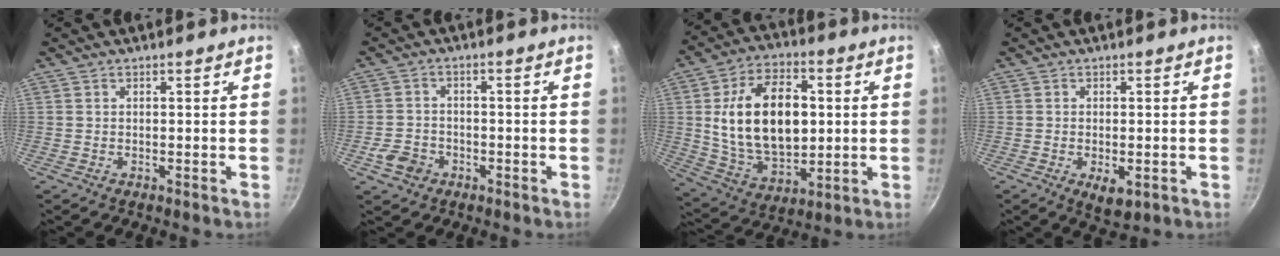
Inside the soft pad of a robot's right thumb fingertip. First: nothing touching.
{"total": 5.0, "force": [-2.4, 3.9, 2.0], "torque": [-0.034, 0.023, -0.043]}
{"total": 20.7, "force": [2.1, 13.0, 16.0], "torque": [-0.252, 0.000, 0.045]}
{"total": 4.7, "force": [-1.4, 2.4, 3.8], "torque": [-0.050, -0.006, -0.015]}